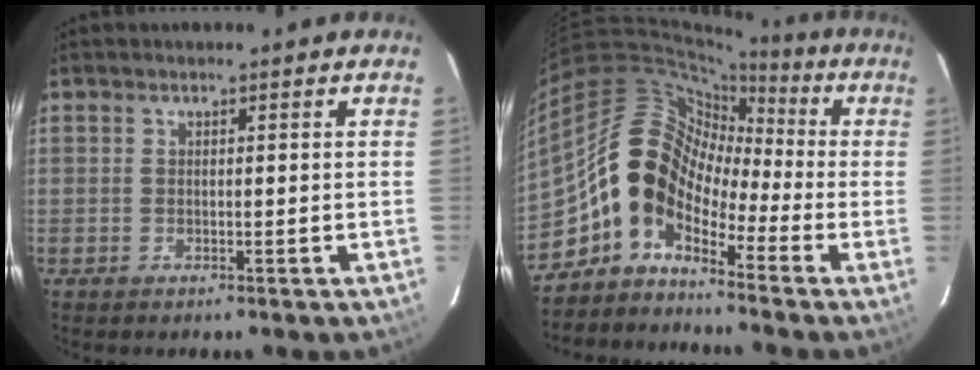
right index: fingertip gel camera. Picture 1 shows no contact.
{"total": 10.2, "force": [-4.7, 7.1, 5.6], "torque": [-0.084, 0.032, -0.115]}